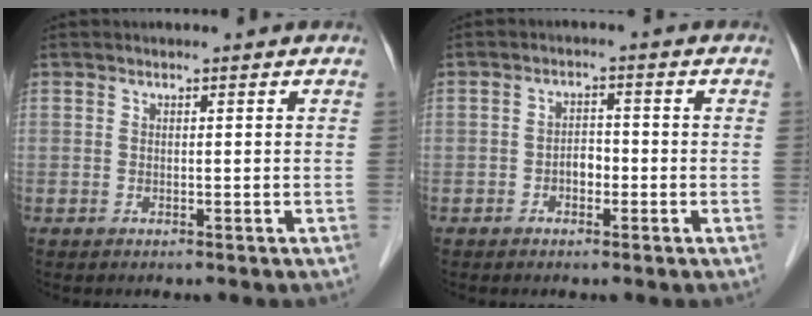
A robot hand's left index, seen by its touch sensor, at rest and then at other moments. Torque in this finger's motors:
{"motor_torque": [-0.03, 0.14, 0.04, 0.00]}